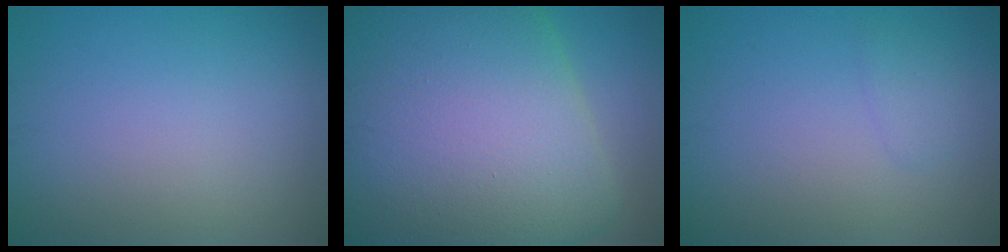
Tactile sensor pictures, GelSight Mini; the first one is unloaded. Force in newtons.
{"total": 19.7, "press": 19.7, "slide": 0.4}
{"total": 1.0, "press": 1.0, "slide": 0.1}